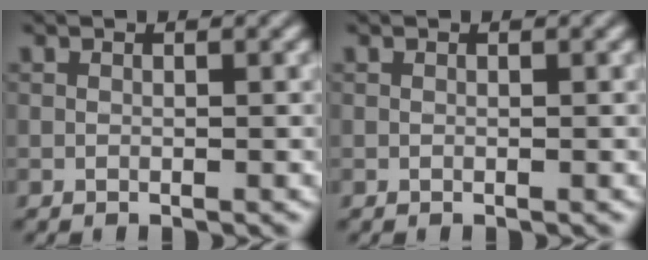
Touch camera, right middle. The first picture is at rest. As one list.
[{"total": 0.0}]